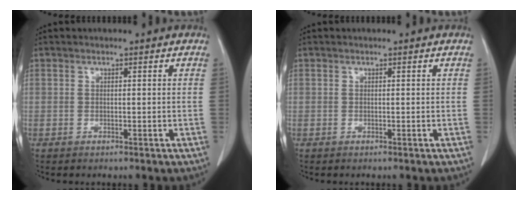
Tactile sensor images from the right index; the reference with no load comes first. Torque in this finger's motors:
{"motor_torque": [-0.01, 0.01, 0.00, 0.00]}